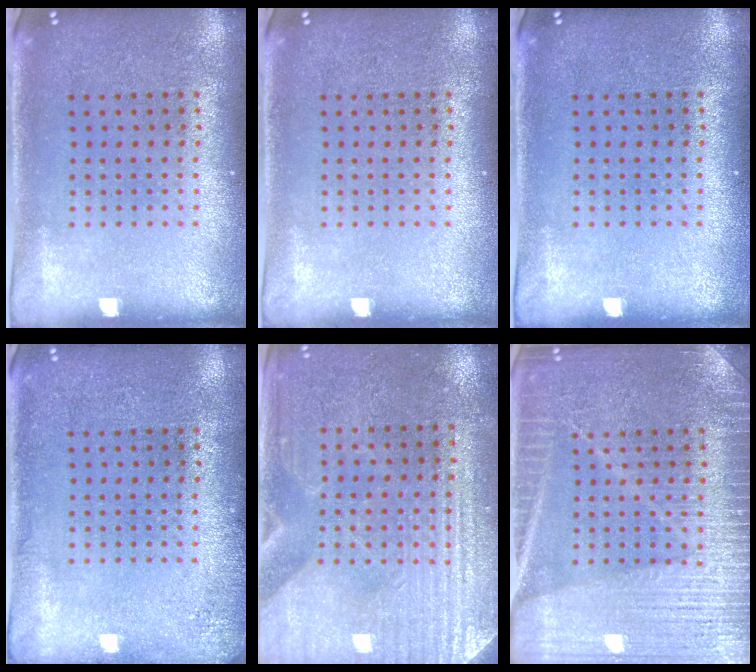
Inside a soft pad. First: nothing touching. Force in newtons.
{"total": 0.0}
{"total": 0.0}
{"total": 1.4, "press": 1.4, "slide": 0.2}
{"total": 3.4, "press": 3.2, "slide": 1.2}
{"total": 3.7, "press": 3.7, "slide": 0.6}